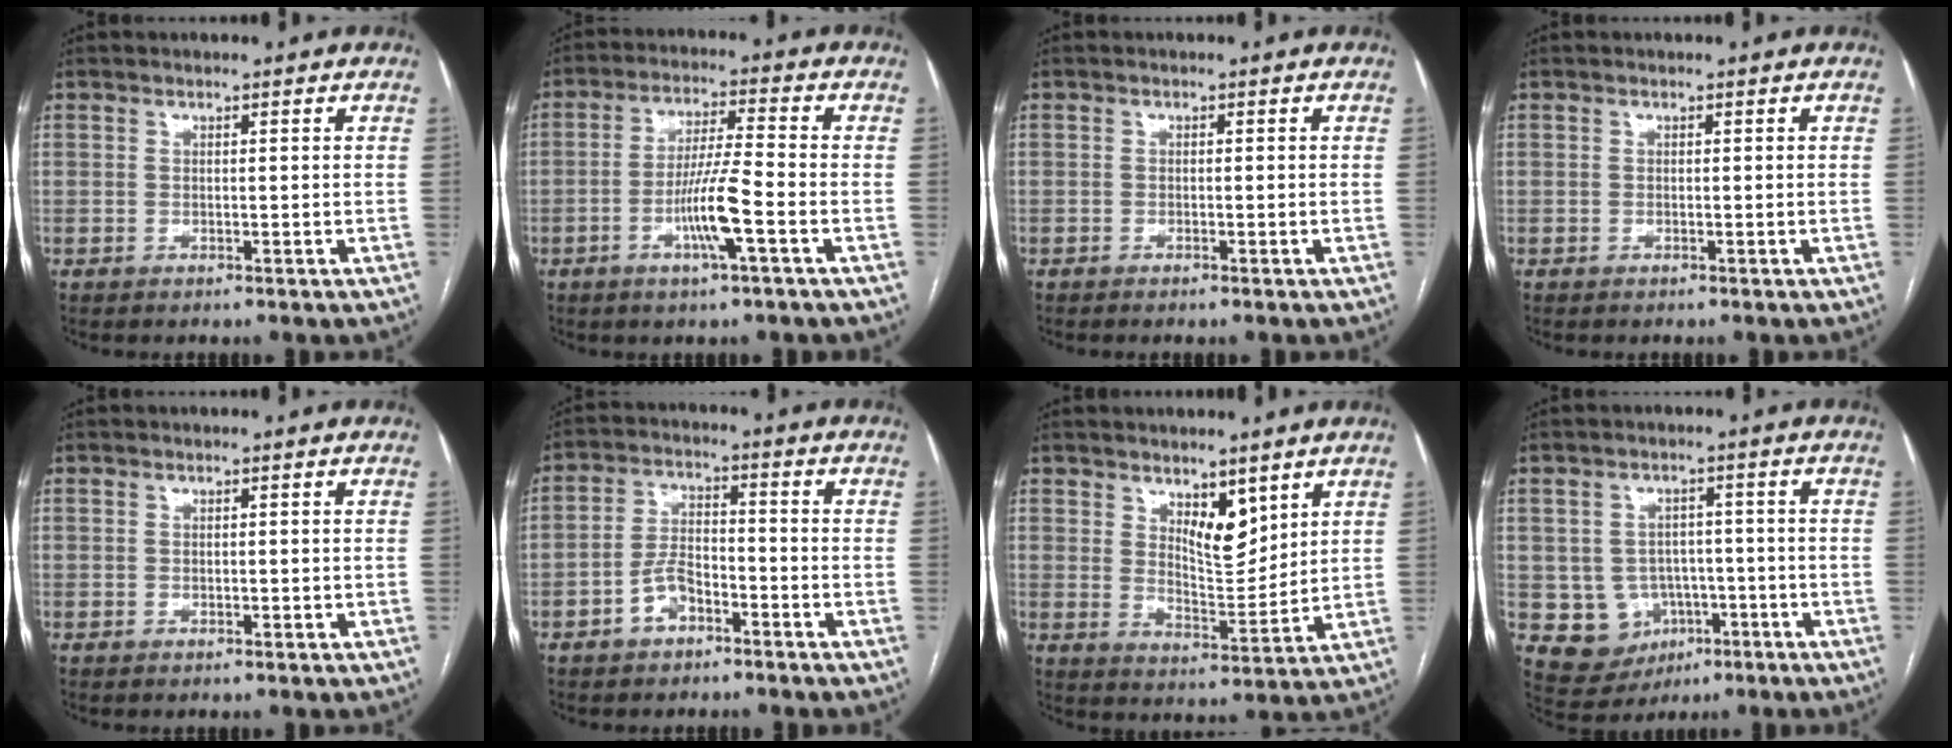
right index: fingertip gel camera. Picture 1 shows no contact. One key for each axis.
{"total": 8.3, "fx": -3.1, "fy": -0.1, "fz": 7.8, "tx": -0.150, "ty": -0.003, "tz": -0.058}
{"total": 0.8, "fx": -0.6, "fy": 0.0, "fz": 0.5, "tx": -0.013, "ty": -0.001, "tz": -0.010}
{"total": 0.0}
{"total": 0.6, "fx": -0.1, "fy": 0.3, "fz": 0.5, "tx": -0.011, "ty": -0.001, "tz": 0.000}
{"total": 5.5, "fx": -3.0, "fy": 2.9, "fz": 3.5, "tx": -0.074, "ty": 0.015, "tz": -0.057}
{"total": 6.6, "fx": 3.8, "fy": 2.6, "fz": 4.6, "tx": -0.079, "ty": -0.015, "tz": 0.070}
{"total": 7.5, "fx": -2.0, "fy": 6.9, "fz": 2.1, "tx": -0.033, "ty": 0.017, "tz": -0.017}